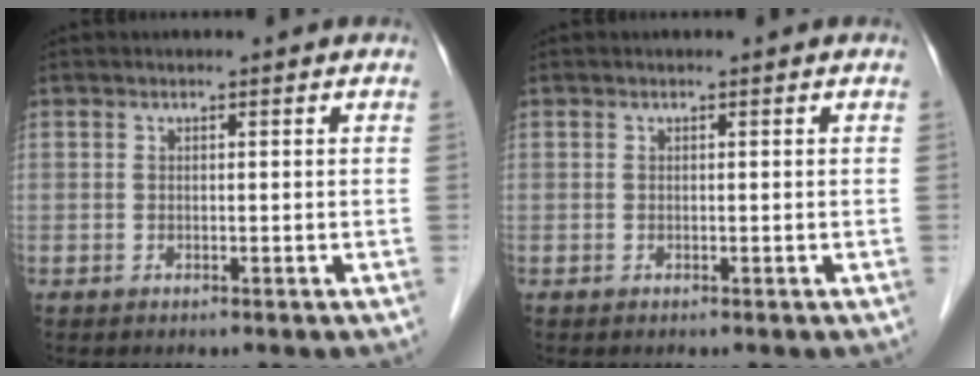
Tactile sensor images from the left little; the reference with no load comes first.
{"total": 0.0}